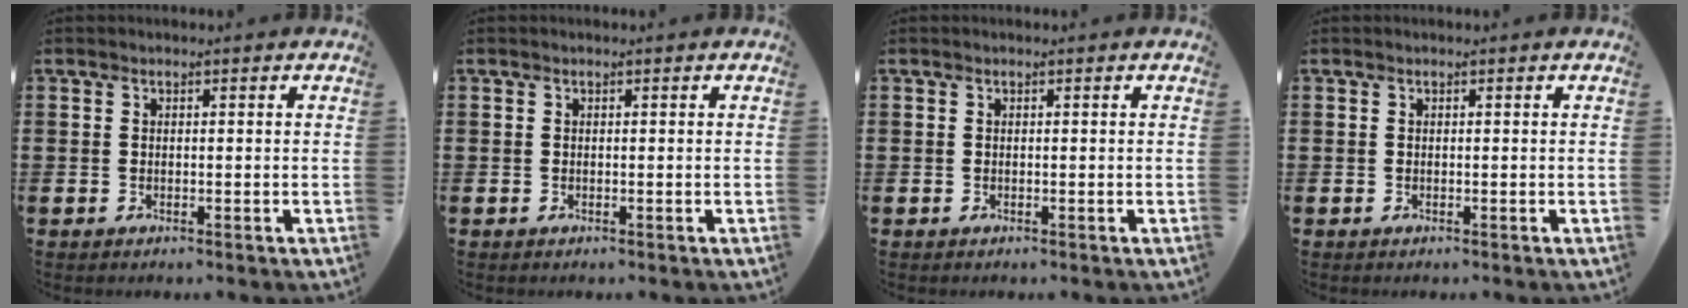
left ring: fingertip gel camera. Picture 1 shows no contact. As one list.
[{"total": 0.0}, {"total": 0.0}, {"total": 0.0}]